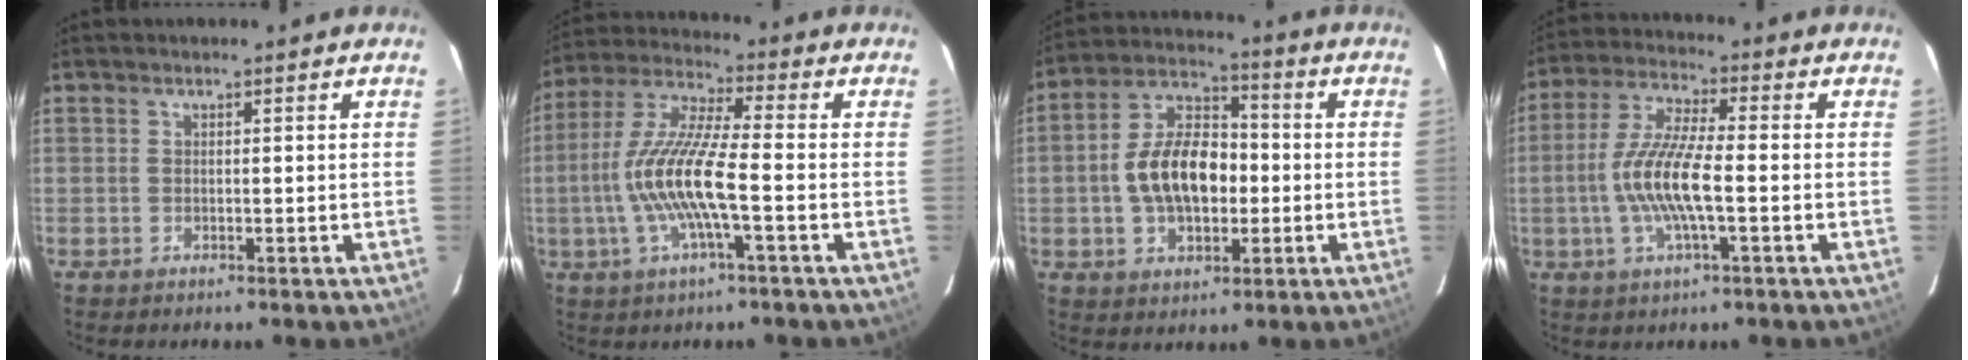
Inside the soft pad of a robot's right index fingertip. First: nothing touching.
{"total": 13.4, "force": [-3.0, 1.8, 12.9], "torque": [-0.264, 0.001, -0.060]}
{"total": 13.2, "force": [-1.5, 7.7, 10.6], "torque": [-0.199, 0.025, -0.024]}
{"total": 11.2, "force": [-2.2, 2.1, 10.8], "torque": [-0.224, 0.000, -0.044]}